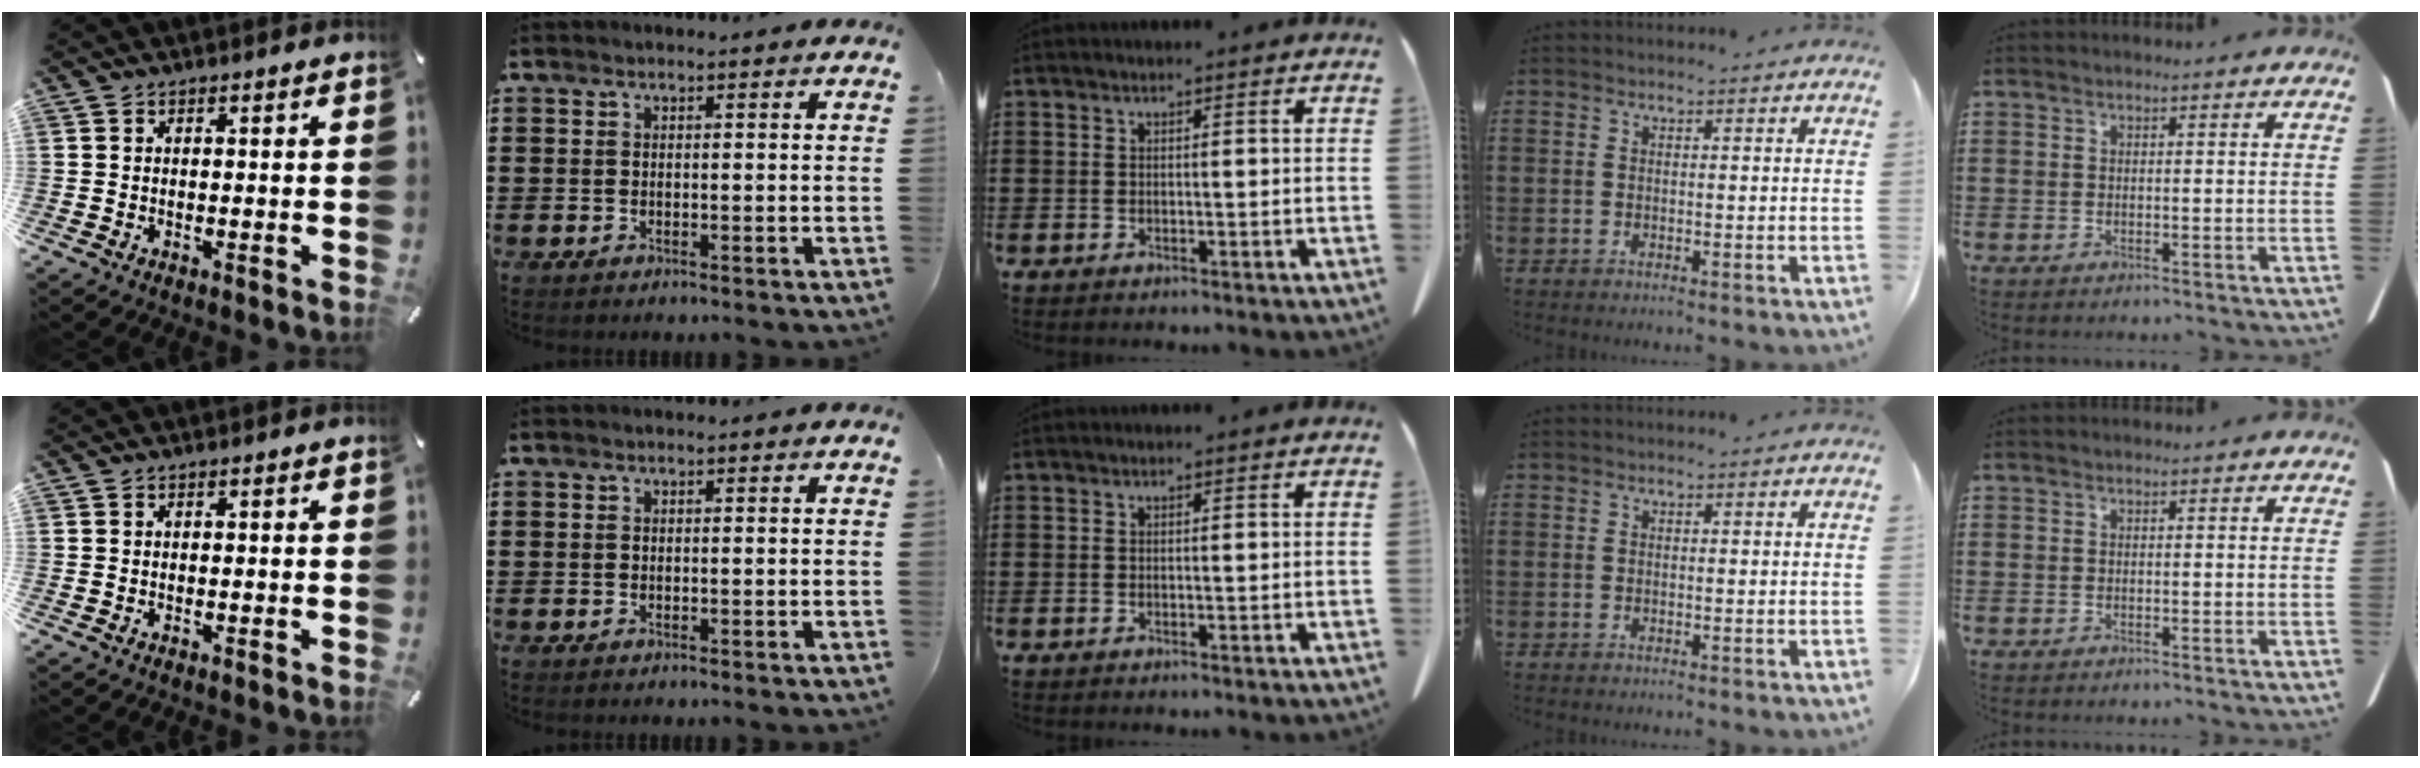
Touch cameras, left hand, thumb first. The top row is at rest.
{}